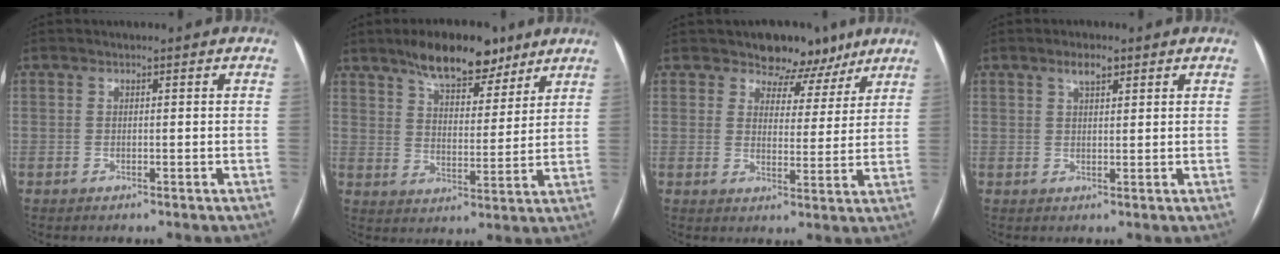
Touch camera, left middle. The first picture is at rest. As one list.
[{"total": 11.5, "force": [8.6, 4.4, 6.3], "torque": [-0.094, 0.007, 0.137]}, {"total": 7.3, "force": [5.7, 4.3, 1.4], "torque": [-0.008, -0.006, 0.073]}, {"total": 2.7, "force": [1.7, 0.9, 1.8], "torque": [-0.039, 0.004, 0.031]}]